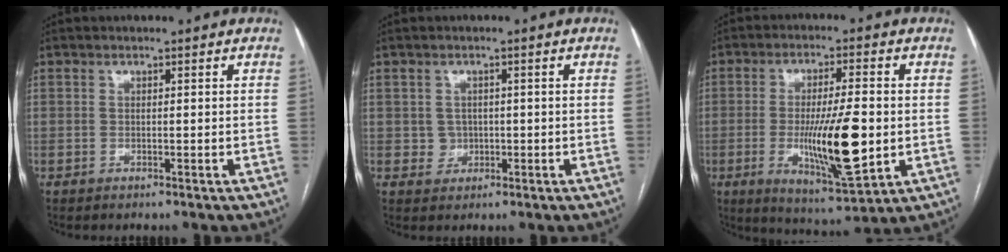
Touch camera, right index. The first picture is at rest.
{"total": 2.1, "force": [-0.1, 2.1, 0.5], "torque": [-0.003, 0.004, 0.002]}
{"total": 13.8, "force": [-2.0, 2.3, 13.5], "torque": [-0.235, -0.020, -0.026]}